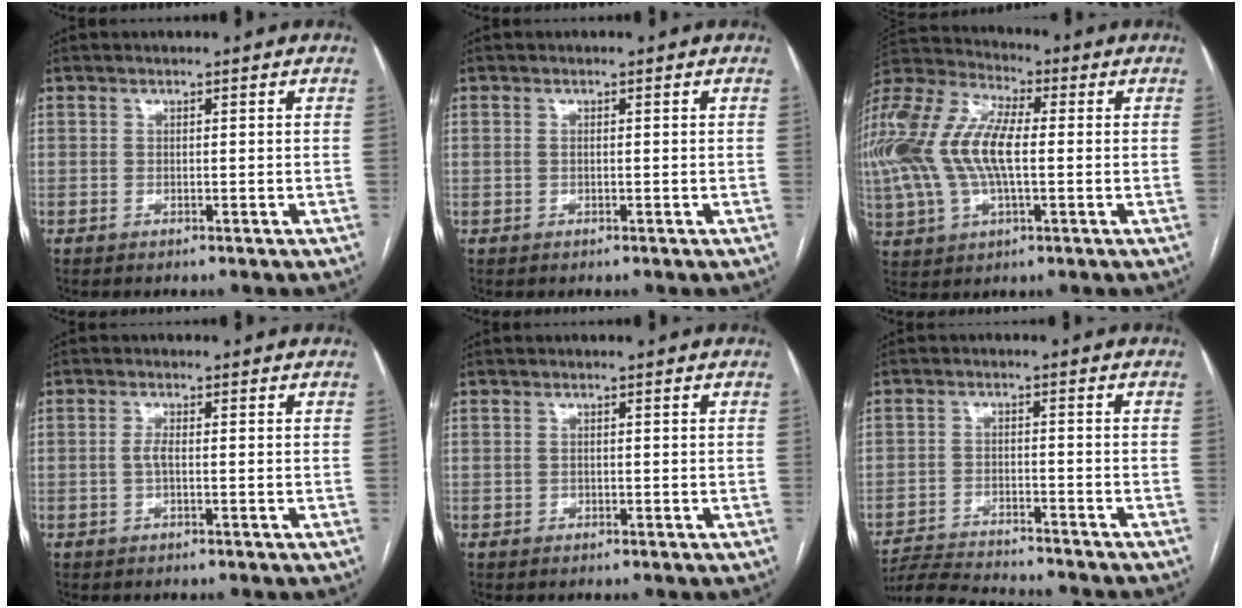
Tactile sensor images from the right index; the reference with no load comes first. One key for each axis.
{"total": 0.6, "fx": 0.0, "fy": 0.3, "fz": 0.5, "tx": -0.016, "ty": 0.007, "tz": 0.002}
{"total": 20.2, "fx": 0.6, "fy": 9.5, "fz": 17.9, "tx": -0.423, "ty": 0.019, "tz": 0.007}
{"total": 1.6, "fx": -0.3, "fy": 0.3, "fz": 1.5, "tx": -0.033, "ty": 0.001, "tz": -0.006}
{"total": 0.6, "fx": -0.2, "fy": 0.5, "fz": 0.3, "tx": -0.009, "ty": 0.004, "tz": -0.001}
{"total": 12.1, "fx": -11.4, "fy": 0.9, "fz": 4.1, "tx": -0.067, "ty": -0.006, "tz": -0.175}